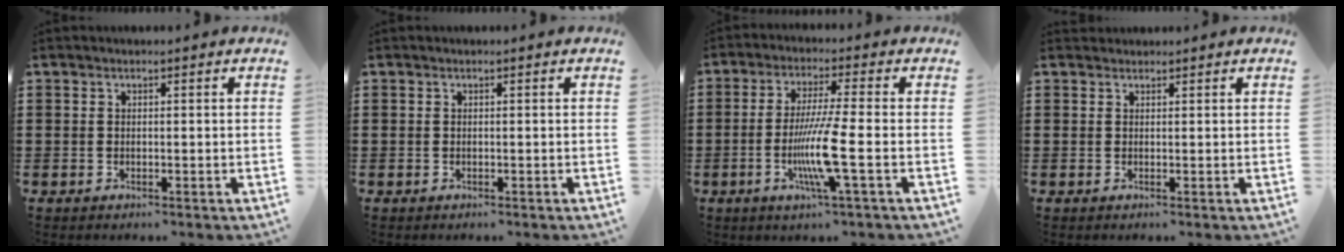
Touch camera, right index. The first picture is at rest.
{"total": 0.0}
{"total": 9.2, "force": [-2.5, 0.1, 8.8], "torque": [-0.181, -0.024, -0.053]}
{"total": 0.6, "force": [0.5, 0.2, -0.2], "torque": [0.003, 0.002, 0.010]}